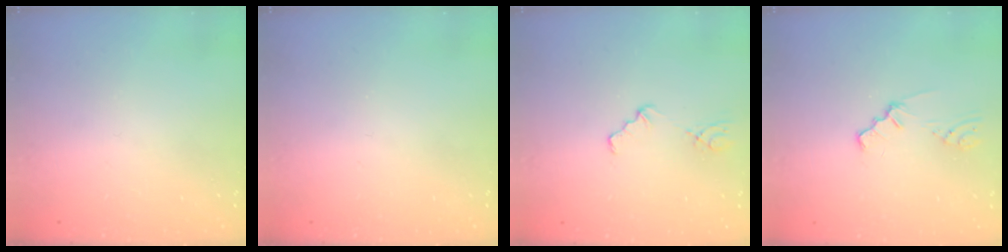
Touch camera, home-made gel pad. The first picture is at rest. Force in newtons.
{"total": 0.0}
{"total": 2.2, "press": 2.2, "slide": 0.2}
{"total": 0.9, "press": 0.8, "slide": 0.2}